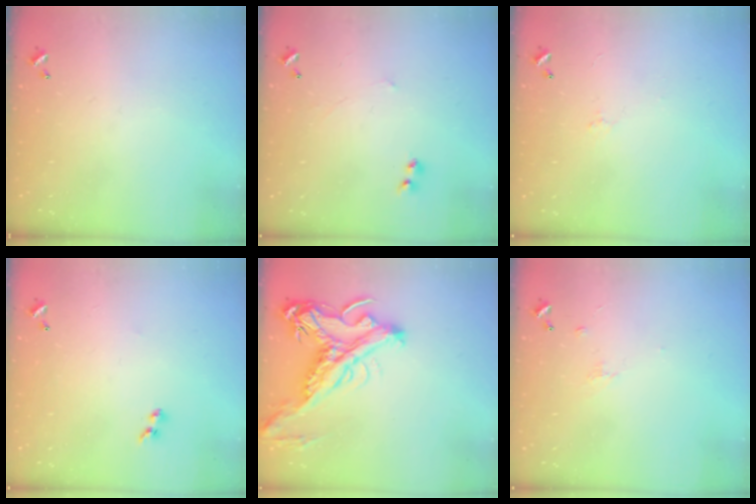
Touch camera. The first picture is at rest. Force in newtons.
{"total": 2.3, "press": 2.3, "slide": 0.3}
{"total": 0.5, "press": 0.1, "slide": 0.5}
{"total": 1.9, "press": 1.7, "slide": 0.9}
{"total": 6.0, "press": 5.8, "slide": 1.7}
{"total": 1.2, "press": 1.1, "slide": 0.6}